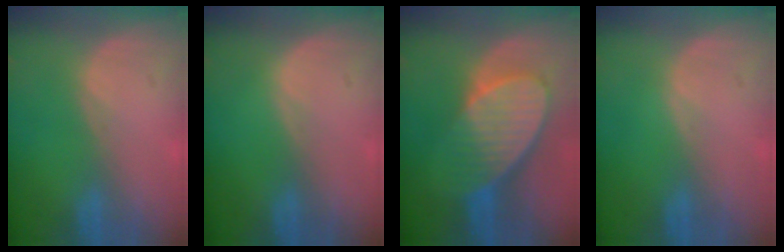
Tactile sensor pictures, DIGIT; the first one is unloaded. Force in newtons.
{"total": 0.0}
{"total": 9.6, "press": 8.4, "slide": 4.6}
{"total": 0.0}